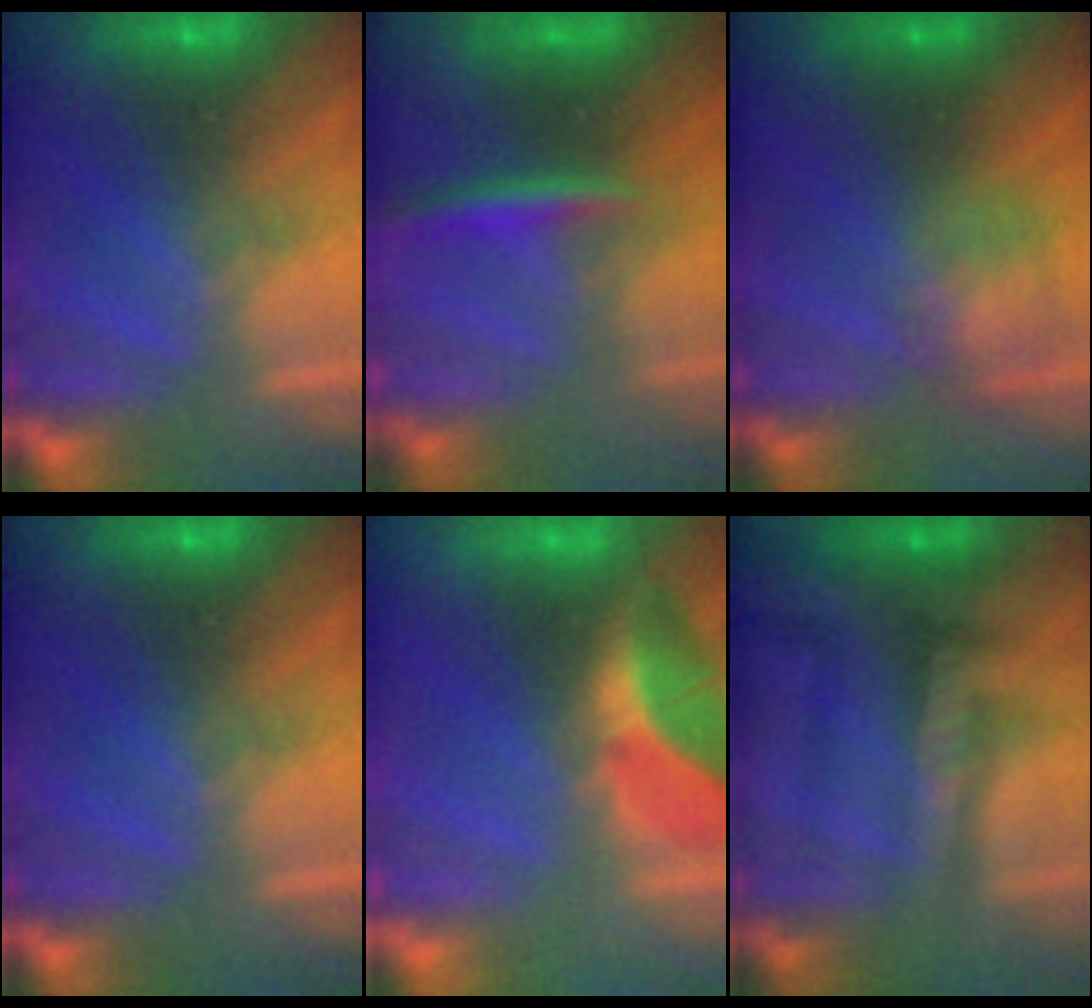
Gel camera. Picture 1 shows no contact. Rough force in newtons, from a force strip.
{"total": 2.8}
{"total": 2.4}
{"total": 0.0}
{"total": 2.2}
{"total": 2.4}